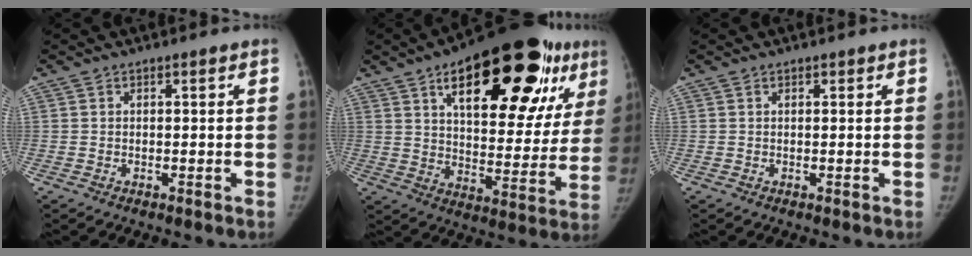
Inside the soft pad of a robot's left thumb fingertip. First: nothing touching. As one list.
[{"total": 31.5, "force": [15.4, 13.1, 24.2], "torque": [-0.311, -0.013, 0.227]}, {"total": 0.5, "force": [0.3, 0.3, 0.3], "torque": [-0.004, -0.001, 0.004]}]